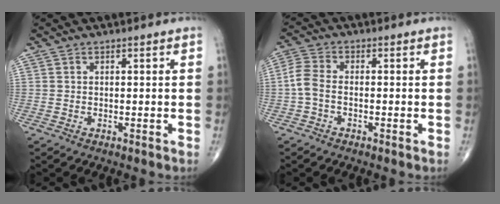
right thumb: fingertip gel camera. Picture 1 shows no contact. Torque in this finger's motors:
{"motor_torque": [-0.33, 0.07, 0.66, 0.02, 0.13]}